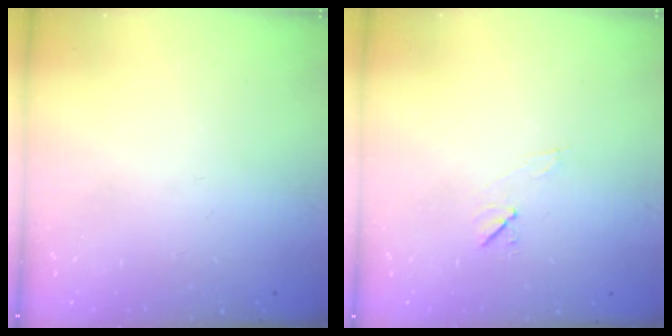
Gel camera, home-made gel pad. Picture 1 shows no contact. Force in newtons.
{"total": 5.2, "press": 4.7, "slide": 2.1}